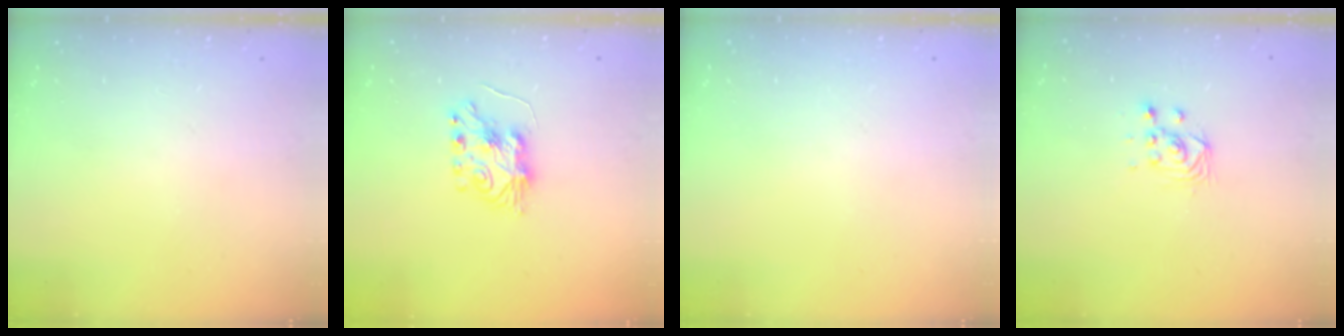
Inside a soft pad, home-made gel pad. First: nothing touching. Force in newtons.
{"total": 8.7, "press": 8.6, "slide": 0.9}
{"total": 0.0}
{"total": 3.0, "press": 3.0, "slide": 0.1}